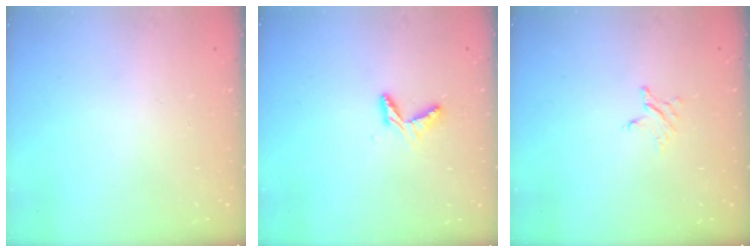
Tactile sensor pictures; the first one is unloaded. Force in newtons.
{"total": 5.0, "press": 4.9, "slide": 0.5}
{"total": 2.7, "press": 2.7, "slide": 0.3}